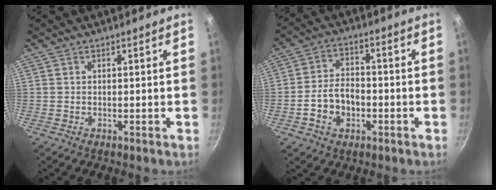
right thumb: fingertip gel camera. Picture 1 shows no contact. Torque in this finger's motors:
{"motor_torque": [-0.01, 0.19, 0.98, -0.56, 0.07]}